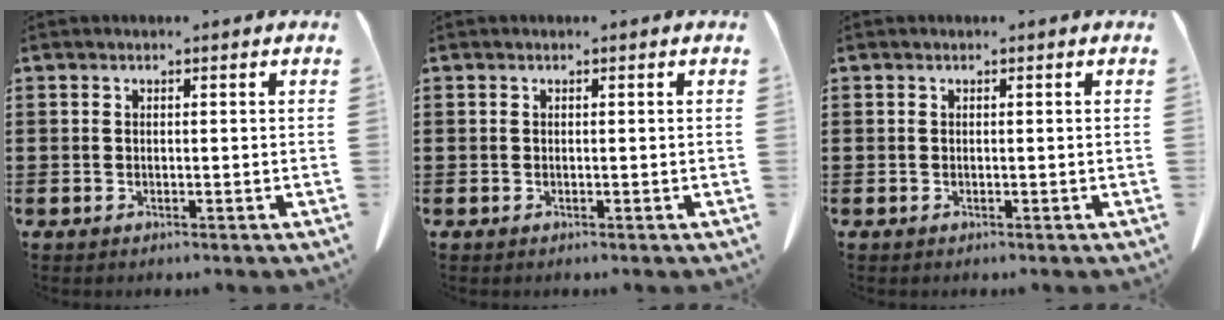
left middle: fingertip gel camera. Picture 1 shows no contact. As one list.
[{"total": 0.0}, {"total": 0.0}]